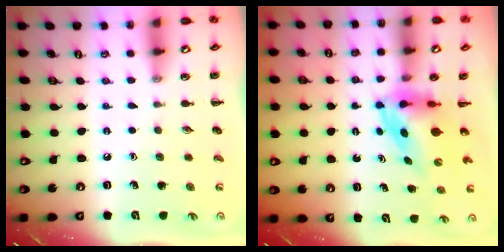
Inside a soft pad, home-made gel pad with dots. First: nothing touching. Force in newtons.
{"total": 3.8, "press": 3.7, "slide": 1.0}